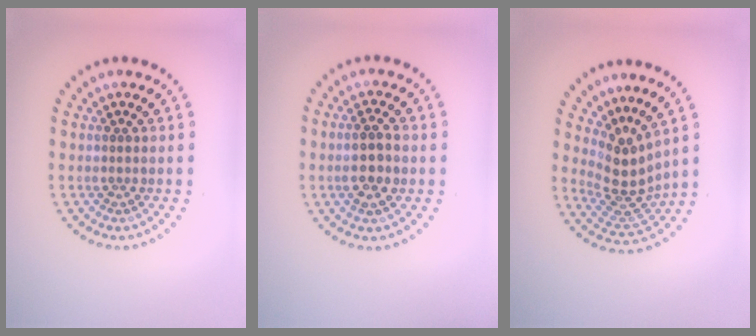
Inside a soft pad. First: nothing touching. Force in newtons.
{"total": 2.8, "press": 2.7, "slide": 0.7}
{"total": 3.8, "press": 2.7, "slide": 2.7}